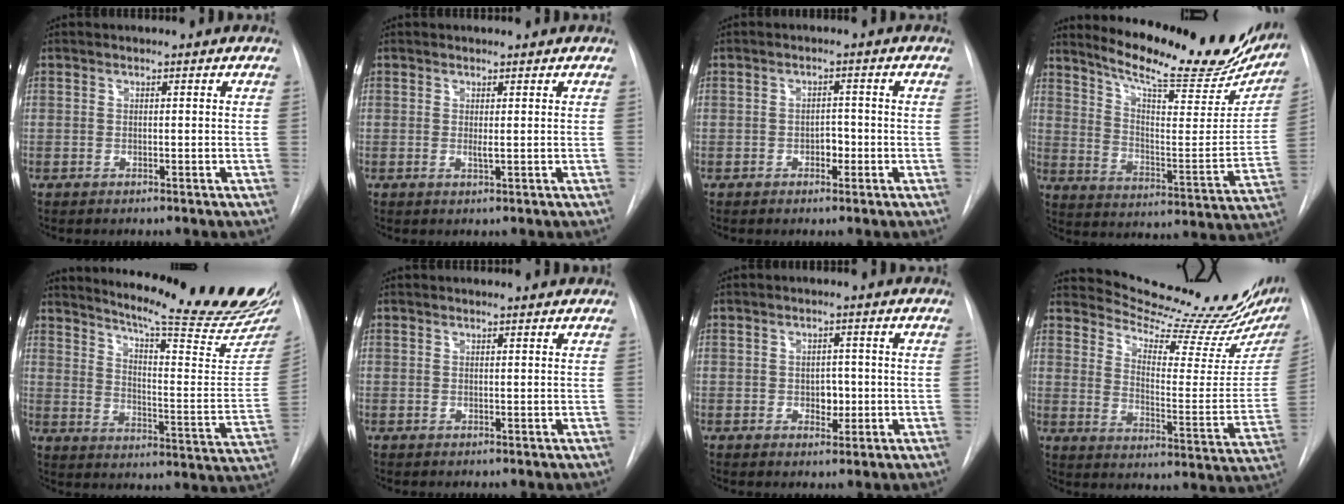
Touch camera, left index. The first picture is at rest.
{"total": 0.8, "force": [0.3, 0.0, 0.8], "torque": [-0.019, -0.002, 0.006]}
{"total": 2.0, "force": [-0.8, 1.2, 1.4], "torque": [-0.016, 0.006, -0.011]}
{"total": 23.6, "force": [20.6, 5.0, 10.2], "torque": [-0.149, -0.051, 0.276]}
{"total": 25.5, "force": [22.5, 1.2, 12.0], "torque": [-0.180, -0.108, 0.283]}
{"total": 2.1, "force": [2.1, 0.0, 0.3], "torque": [-0.007, 0.011, 0.024]}
{"total": 2.6, "force": [-0.3, 1.8, 1.8], "torque": [-0.019, 0.002, -0.001]}
{"total": 22.9, "force": [21.4, 1.9, 8.0], "torque": [-0.114, -0.109, 0.274]}